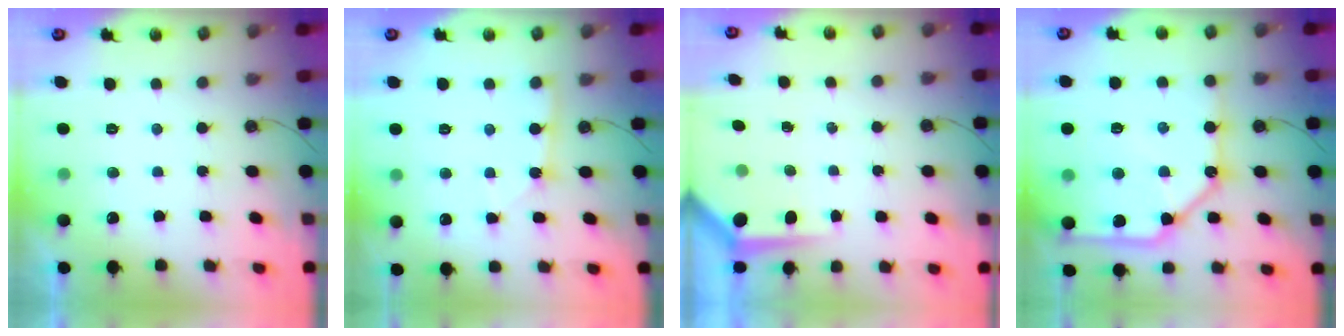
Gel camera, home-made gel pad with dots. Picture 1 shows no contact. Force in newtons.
{"total": 2.0, "press": 2.0, "slide": 0.3}
{"total": 4.0, "press": 4.0, "slide": 0.3}
{"total": 21.9, "press": 21.8, "slide": 2.1}